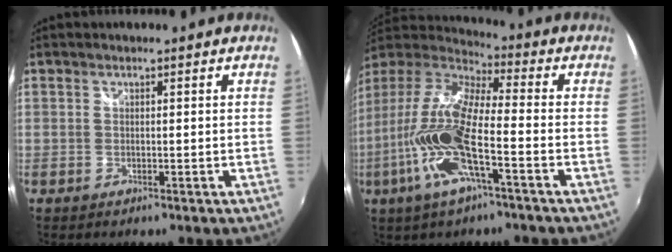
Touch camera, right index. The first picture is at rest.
{"total": 18.3, "force": [-6.5, 4.3, 16.6], "torque": [-0.340, -0.021, -0.135]}